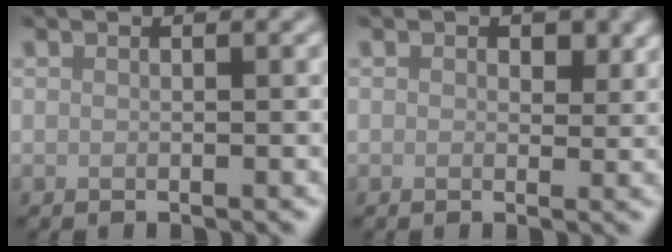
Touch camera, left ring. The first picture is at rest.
{"total": 1.6, "force": [0.6, 1.1, 1.1], "torque": [-0.014, -0.007, 0.007]}